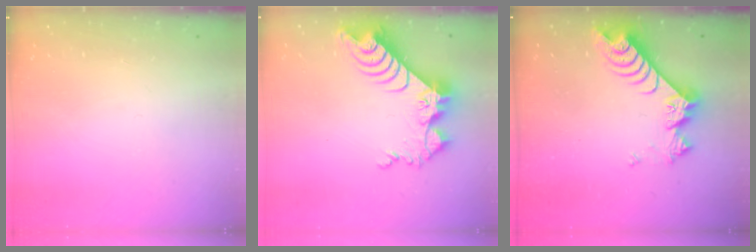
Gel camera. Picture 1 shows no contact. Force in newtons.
{"total": 11.3, "press": 11.2, "slide": 0.8}
{"total": 7.9, "press": 7.9, "slide": 0.7}